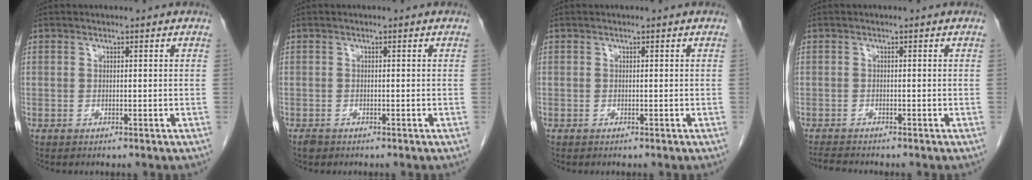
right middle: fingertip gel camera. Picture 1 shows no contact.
{"total": 0.9, "force": [-0.7, 0.5, 0.3], "torque": [-0.013, -0.001, -0.012]}
{"total": 0.0}
{"total": 2.9, "force": [-2.7, 0.1, 0.9], "torque": [-0.017, -0.012, -0.046]}